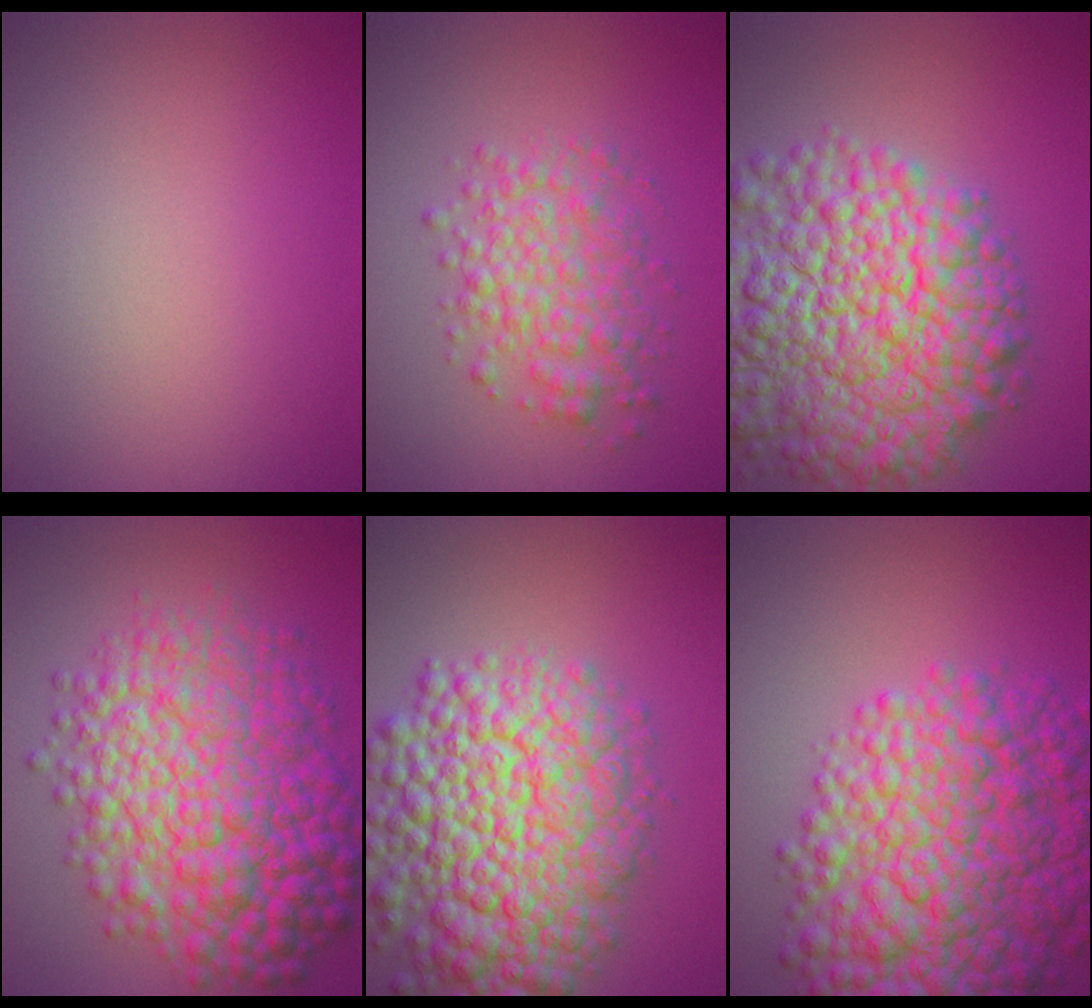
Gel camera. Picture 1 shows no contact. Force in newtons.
{"total": 4.4, "press": 4.4, "slide": 0.0}
{"total": 14.7, "press": 14.6, "slide": 0.7}
{"total": 11.5, "press": 11.5, "slide": 0.1}
{"total": 12.4, "press": 12.4, "slide": 0.5}
{"total": 12.1, "press": 12.1, "slide": 0.4}